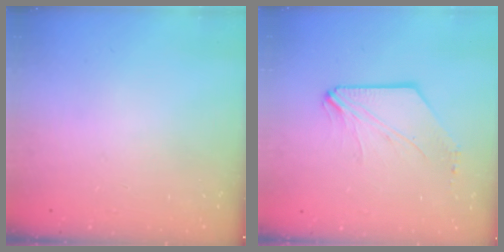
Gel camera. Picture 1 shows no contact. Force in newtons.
{"total": 2.6, "press": 2.6, "slide": 0.5}